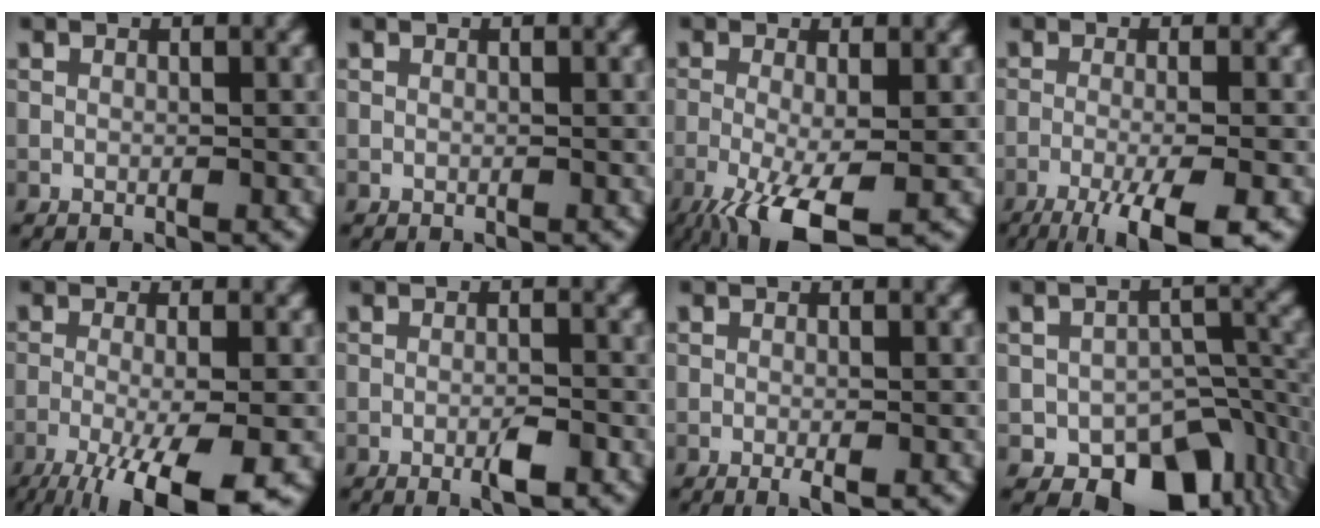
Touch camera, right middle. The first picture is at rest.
{"total": 0.0}
{"total": 7.5, "force": [-3.7, 2.1, 6.2], "torque": [-0.125, -0.017, -0.067]}
{"total": 8.5, "force": [-5.1, 2.1, 6.4], "torque": [-0.091, -0.018, -0.083]}
{"total": 10.3, "force": [-5.5, 2.8, 8.3], "torque": [-0.136, -0.018, -0.089]}
{"total": 2.3, "force": [-1.1, 0.4, 2.0], "torque": [-0.032, 0.000, -0.020]}
{"total": 1.4, "force": [-0.6, 0.2, 1.3], "torque": [-0.019, -0.006, -0.010]}
{"total": 10.3, "force": [-6.1, 6.5, 5.3], "torque": [-0.056, -0.019, -0.081]}